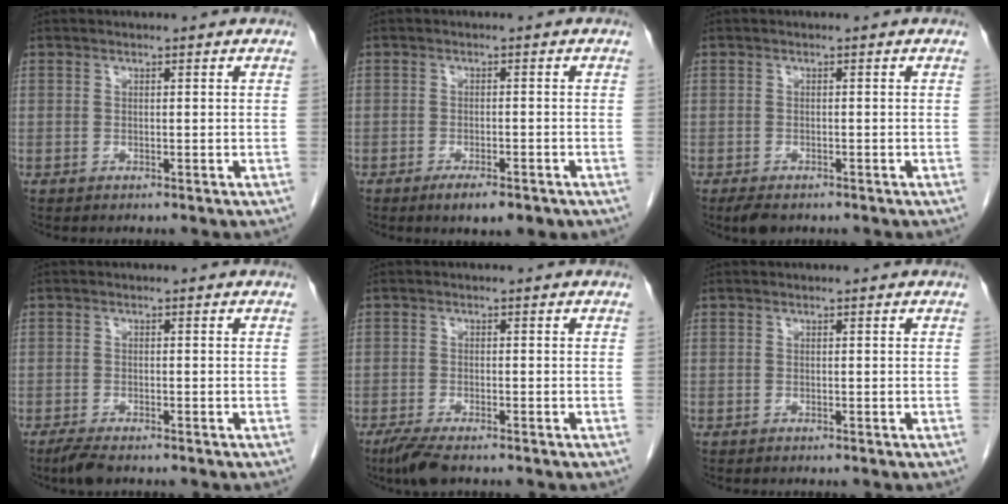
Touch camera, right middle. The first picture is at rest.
{"total": 4.6, "force": [-3.0, 1.3, 3.2], "torque": [-0.048, -0.005, -0.039]}
{"total": 2.7, "force": [-2.0, 1.1, 1.4], "torque": [-0.029, -0.005, -0.028]}
{"total": 2.8, "force": [-2.2, 0.5, 1.6], "torque": [-0.038, -0.008, -0.040]}
{"total": 4.3, "force": [-3.2, 0.8, 2.7], "torque": [-0.055, -0.011, -0.056]}
{"total": 0.0}